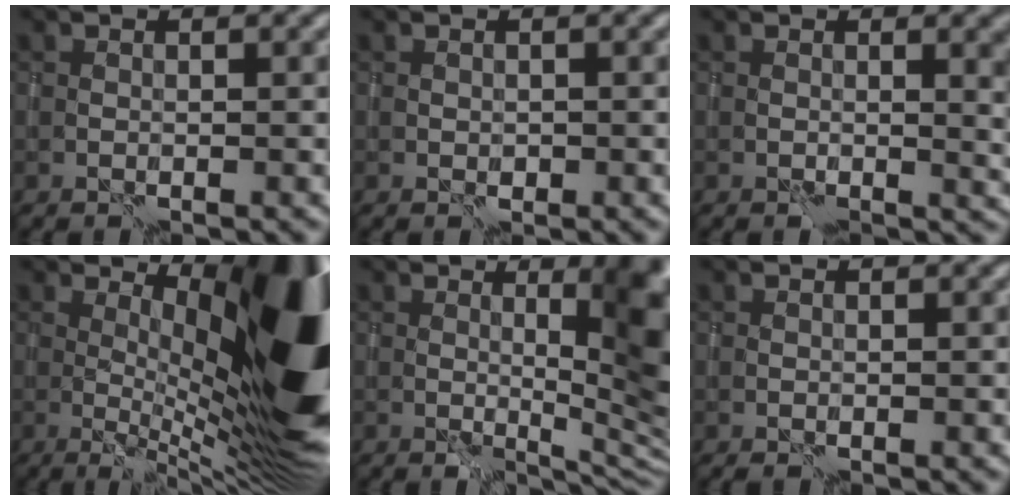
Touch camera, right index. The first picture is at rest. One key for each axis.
{"total": 0.7, "fx": -0.2, "fy": 0.7, "fz": 0.2, "tx": -0.003, "ty": -0.002, "tz": 0.001}
{"total": 4.5, "fx": 0.3, "fy": 1.8, "fz": 4.1, "tx": -0.034, "ty": -0.002, "tz": 0.008}
{"total": 15.4, "fx": 2.5, "fy": 5.3, "fz": 14.3, "tx": -0.162, "ty": 0.019, "tz": 0.037}
{"total": 10.5, "fx": 1.3, "fy": 3.1, "fz": 9.9, "tx": -0.101, "ty": 0.006, "tz": 0.026}
{"total": 0.0}